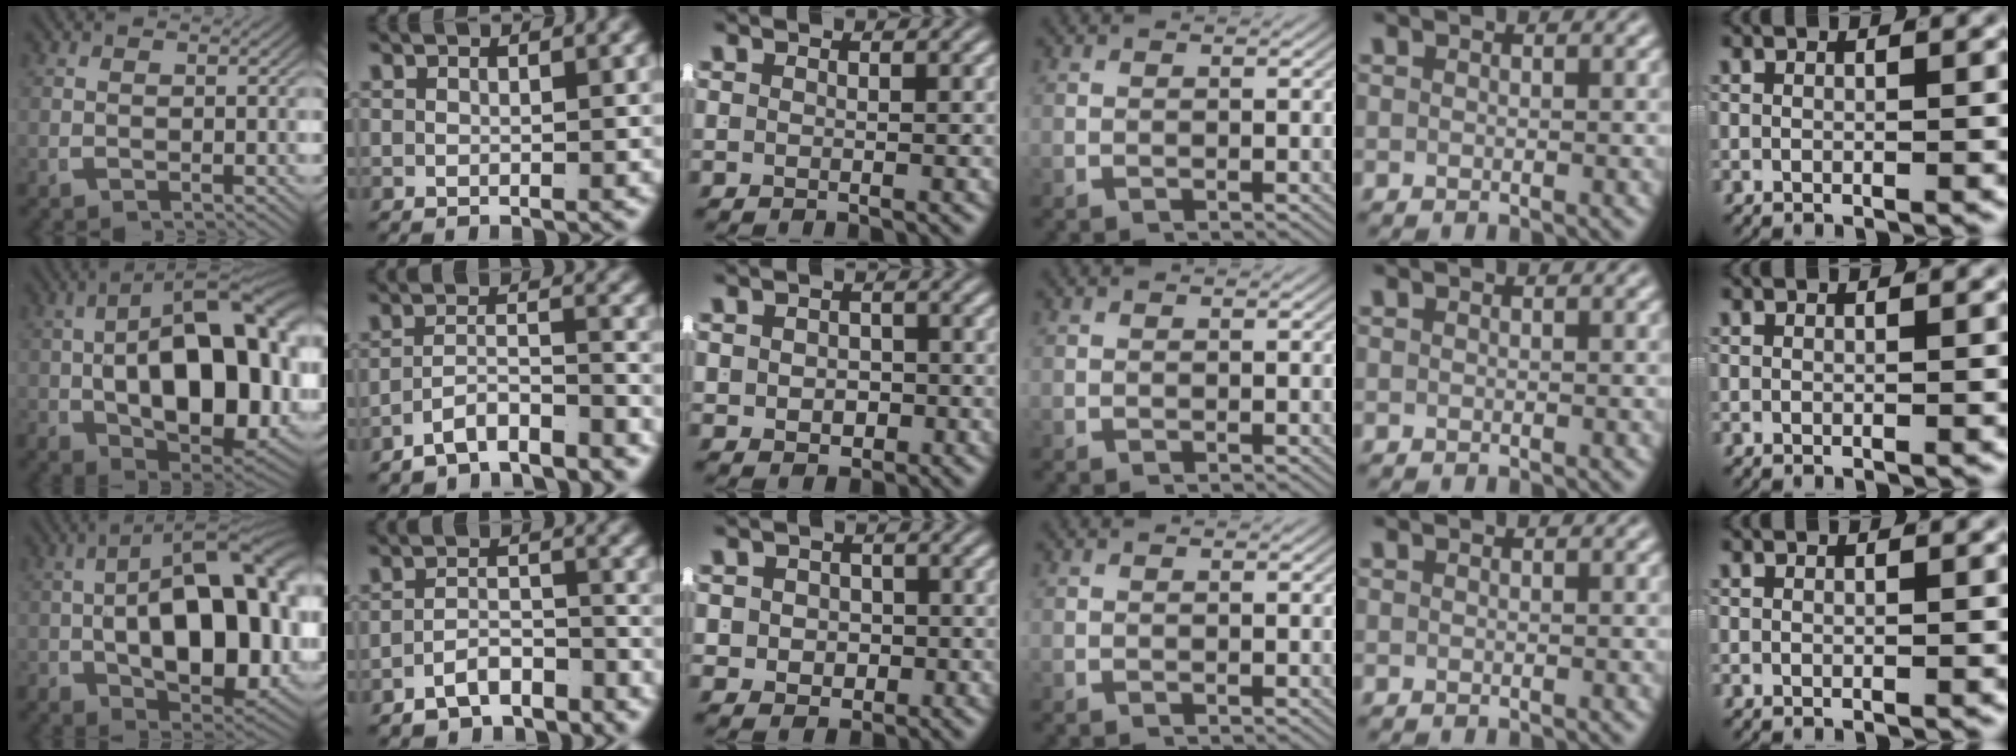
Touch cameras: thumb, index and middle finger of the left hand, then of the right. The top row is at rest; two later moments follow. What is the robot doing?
{"motion": "lift_and_place", "object": "jacket"}